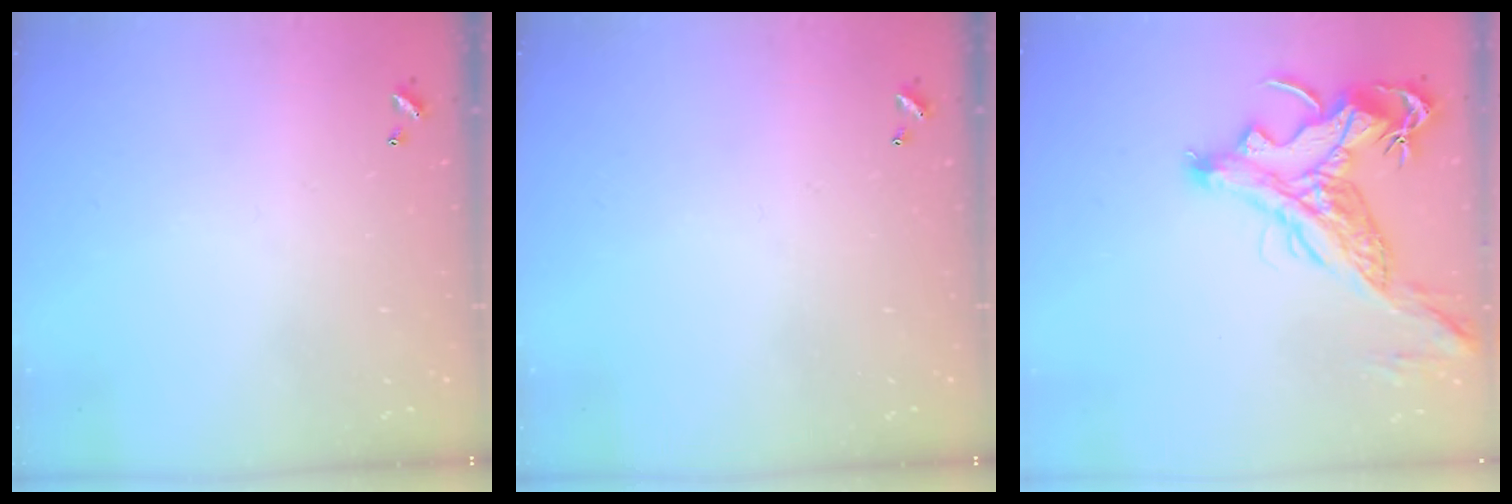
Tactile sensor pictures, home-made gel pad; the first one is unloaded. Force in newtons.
{"total": 0.0}
{"total": 4.5, "press": 4.3, "slide": 1.3}